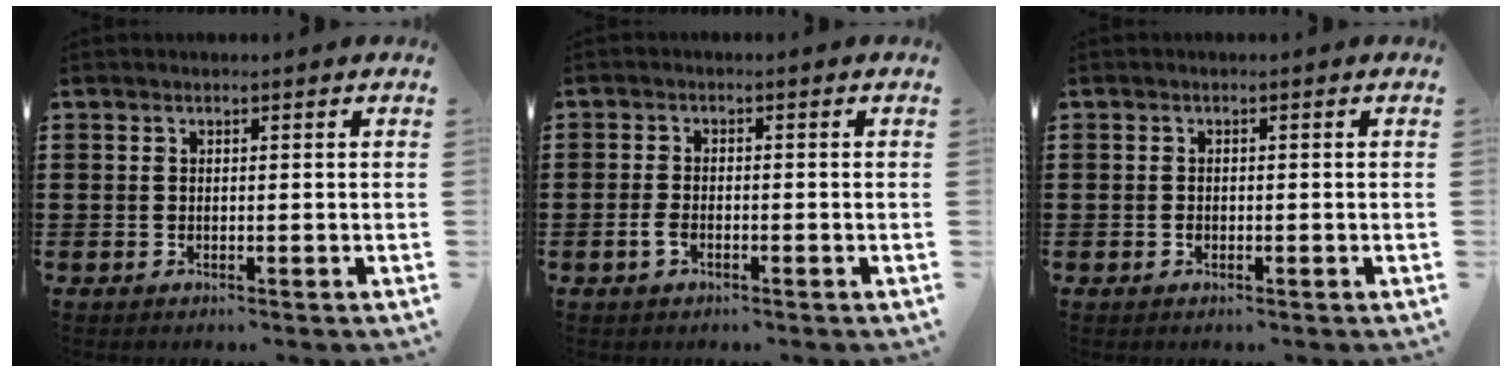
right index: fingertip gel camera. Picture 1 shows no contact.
{"total": 2.1, "force": [-1.0, 1.0, 1.6], "torque": [-0.038, -0.002, -0.020]}
{"total": 0.6, "force": [-0.3, 0.5, 0.3], "torque": [-0.007, 0.002, -0.006]}